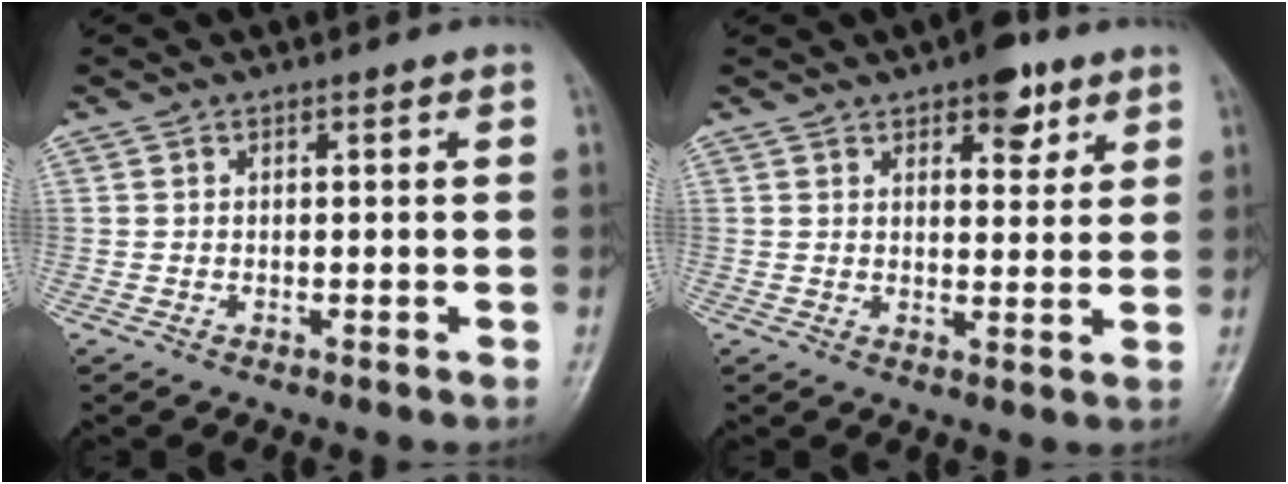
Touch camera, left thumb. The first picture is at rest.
{"total": 6.7, "force": [4.0, 3.2, 4.4], "torque": [-0.032, -0.017, 0.051]}